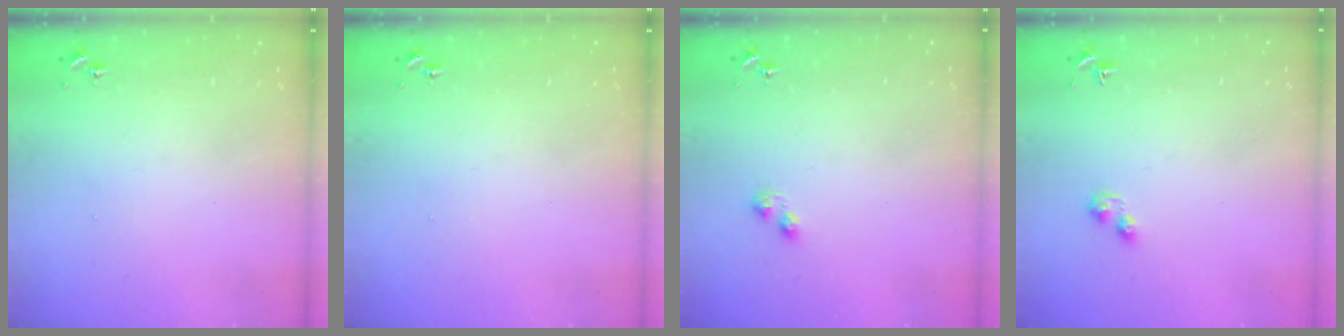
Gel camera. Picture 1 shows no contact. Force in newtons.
{"total": 0.0}
{"total": 3.3, "press": 3.3, "slide": 0.4}
{"total": 3.3, "press": 3.3, "slide": 0.4}